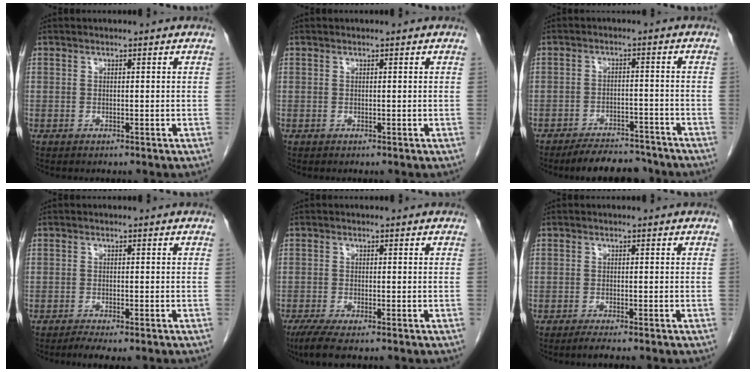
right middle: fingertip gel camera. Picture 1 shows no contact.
{"total": 0.0}
{"total": 8.6, "force": [-7.9, 2.7, 2.2], "torque": [-0.023, 0.003, -0.112]}
{"total": 2.4, "force": [-1.8, 0.2, 1.6], "torque": [-0.028, -0.008, -0.029]}
{"total": 4.1, "force": [-2.8, 0.5, 2.9], "torque": [-0.056, -0.012, -0.051]}
{"total": 1.6, "force": [-1.3, -0.3, 0.9], "torque": [-0.024, -0.006, -0.024]}